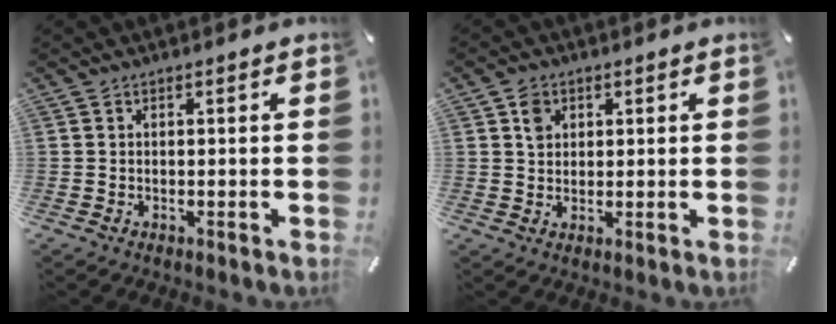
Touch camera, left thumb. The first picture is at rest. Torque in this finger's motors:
{"motor_torque": [0.38, 0.37, 0.14, -0.45, 0.03]}